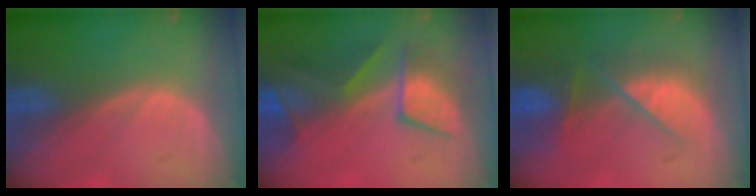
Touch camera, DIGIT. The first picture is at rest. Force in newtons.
{"total": 7.6, "press": 7.5, "slide": 1.2}
{"total": 8.1, "press": 7.3, "slide": 3.3}